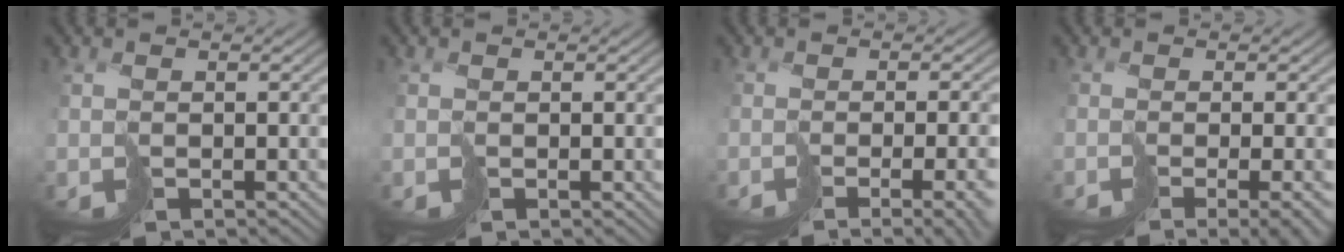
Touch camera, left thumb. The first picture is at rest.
{"total": 0.0}
{"total": 7.7, "force": [-3.5, 2.3, 6.5], "torque": [-0.065, -0.028, -0.011]}
{"total": 6.1, "force": [-3.2, 1.6, 5.0], "torque": [-0.055, -0.017, -0.016]}